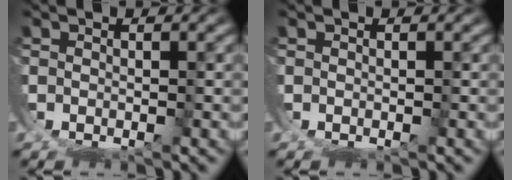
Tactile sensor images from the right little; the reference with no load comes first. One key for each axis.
{"total": 0.0}